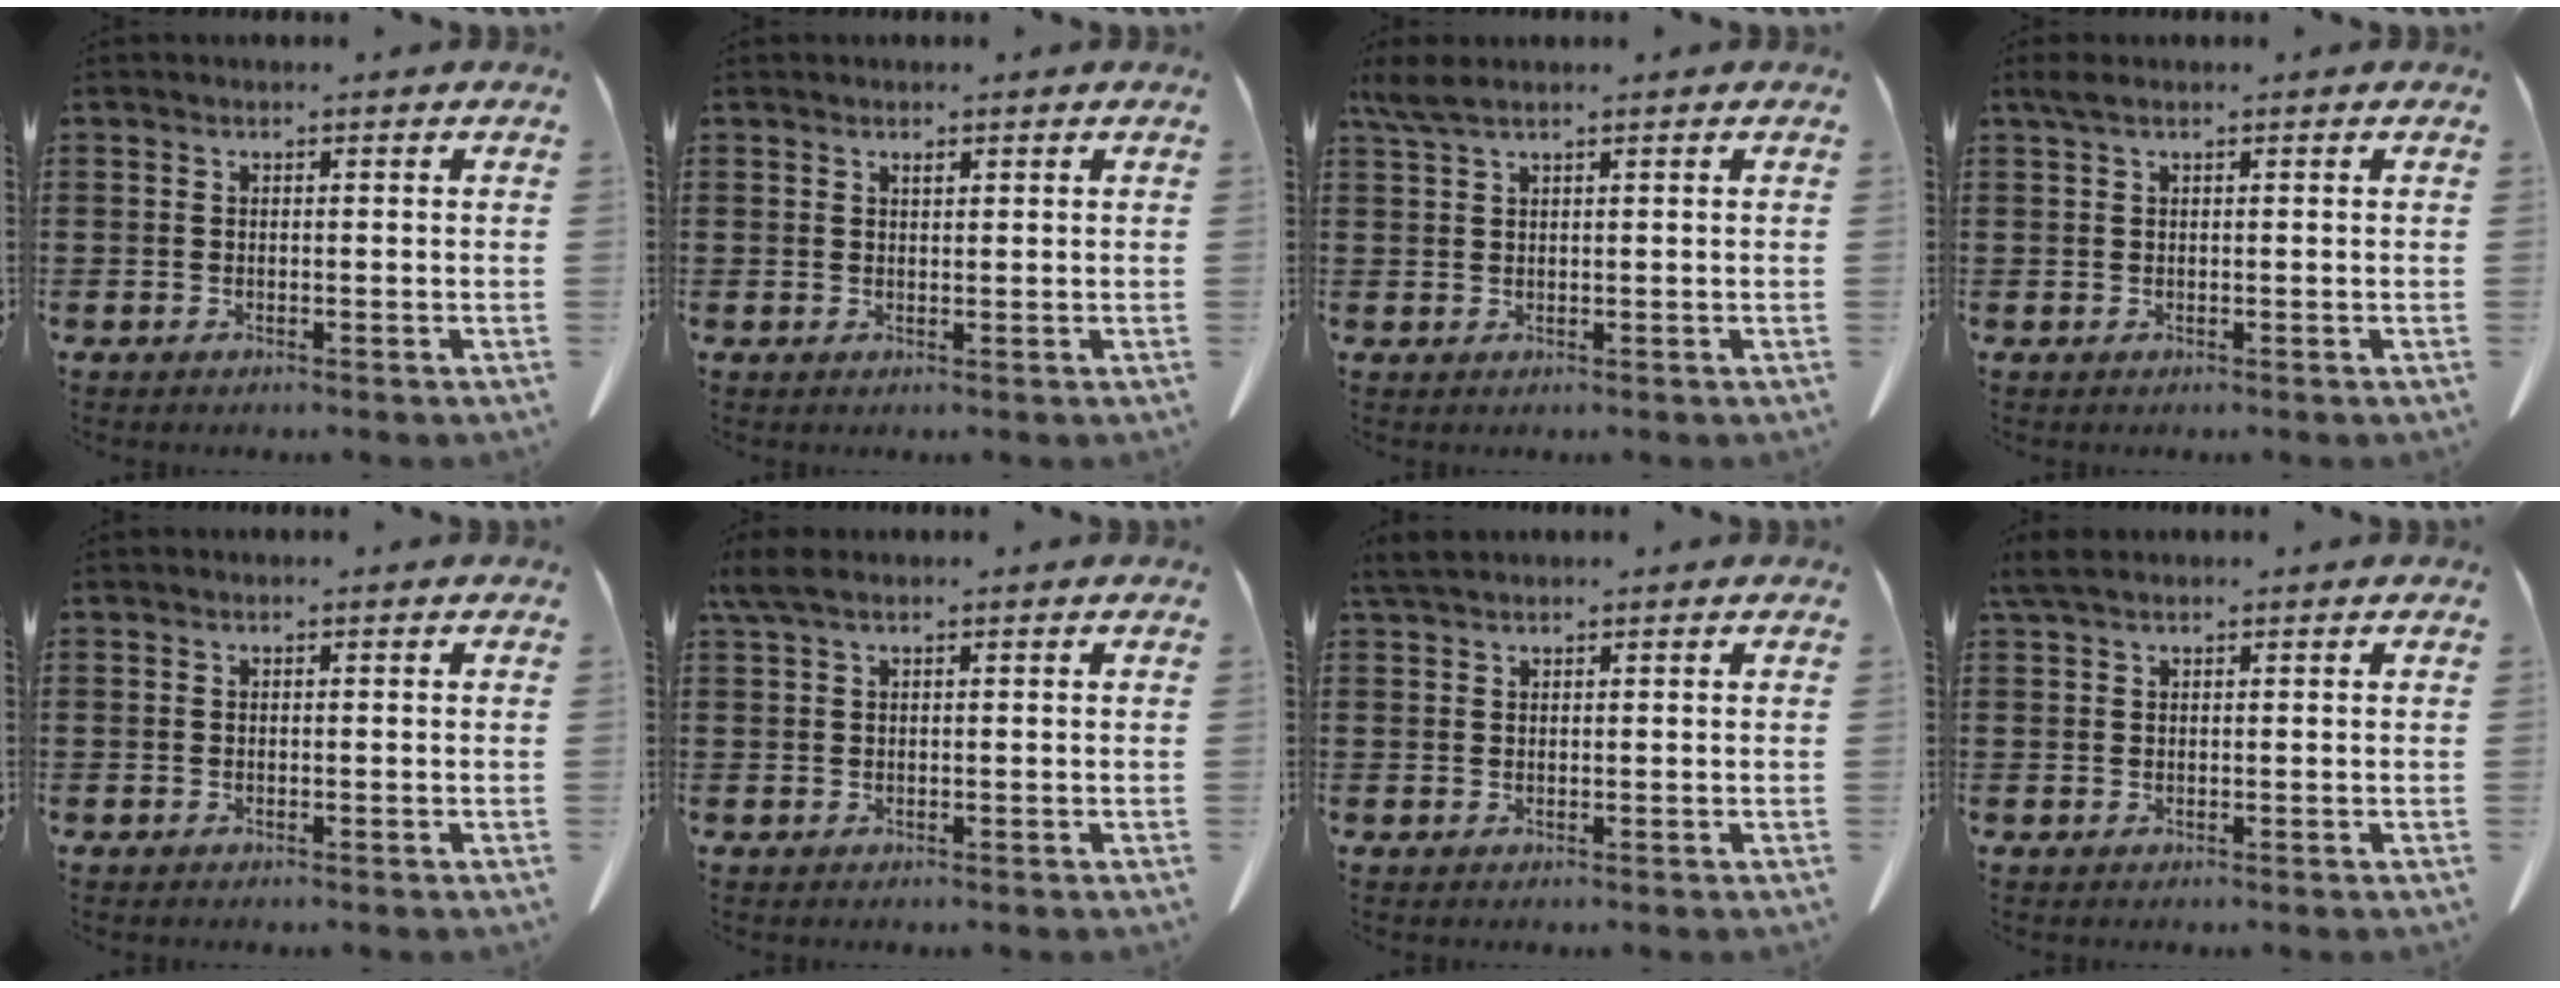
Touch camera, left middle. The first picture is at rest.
{"total": 0.8, "force": [0.6, 0.3, 0.5], "torque": [-0.012, -0.002, 0.013]}
{"total": 2.9, "force": [2.0, 0.4, 2.1], "torque": [-0.046, -0.001, 0.037]}
{"total": 1.2, "force": [0.6, 0.2, 1.1], "torque": [-0.024, -0.001, 0.012]}
{"total": 0.0}
{"total": 2.1, "force": [1.2, 0.4, 1.7], "torque": [-0.037, 0.001, 0.023]}
{"total": 1.7, "force": [1.5, 0.2, 0.8], "torque": [-0.021, 0.000, 0.029]}
{"total": 2.1, "force": [1.4, 0.5, 1.5], "torque": [-0.033, 0.001, 0.027]}